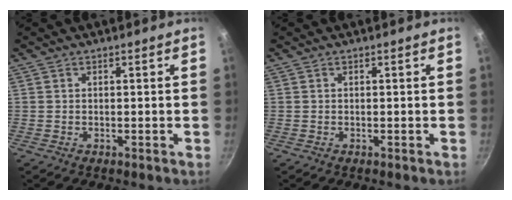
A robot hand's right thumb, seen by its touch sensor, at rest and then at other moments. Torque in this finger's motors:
{"motor_torque": [0.00, 0.00, 0.00, 0.00, 0.00]}